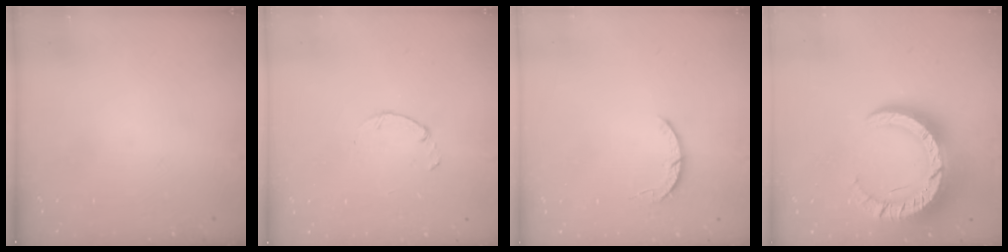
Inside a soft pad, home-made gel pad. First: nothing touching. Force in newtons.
{"total": 1.5, "press": 1.4, "slide": 0.3}
{"total": 3.3, "press": 3.3, "slide": 0.5}
{"total": 17.5, "press": 17.4, "slide": 1.5}